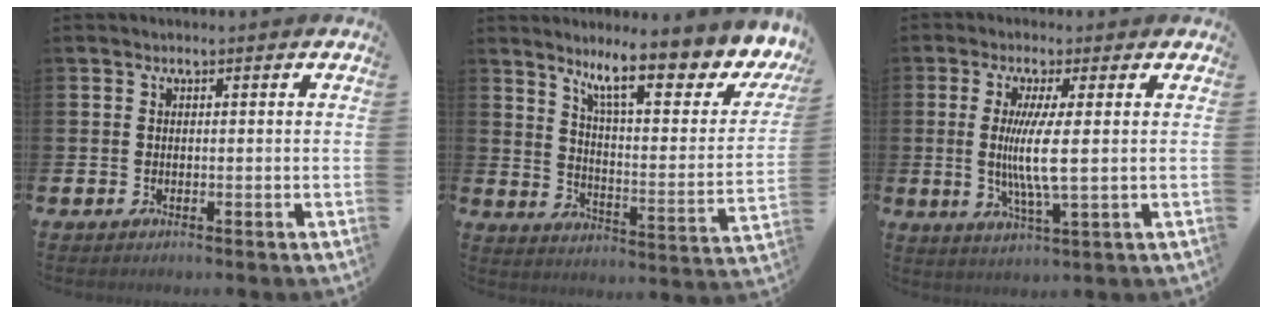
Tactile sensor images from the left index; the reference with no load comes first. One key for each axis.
{"total": 11.9, "fx": 8.9, "fy": 3.0, "fz": 7.2, "tx": -0.128, "ty": -0.066, "tz": 0.143}
{"total": 6.5, "fx": 0.5, "fy": 0.5, "fz": 6.4, "tx": -0.126, "ty": -0.009, "tz": 0.003}